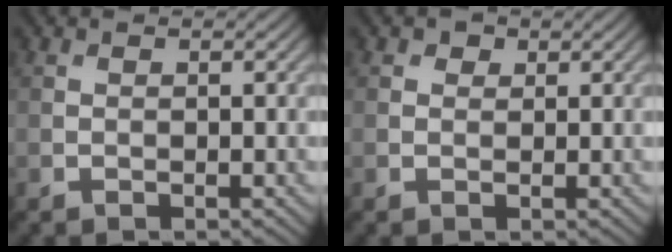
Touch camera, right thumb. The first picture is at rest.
{"total": 1.0, "force": [0.6, 0.8, 0.3], "torque": [-0.002, -0.001, 0.007]}